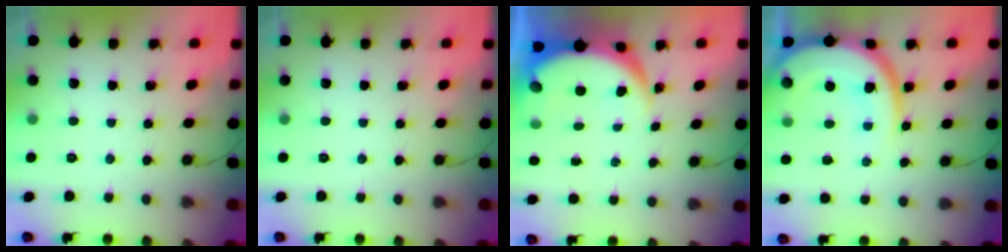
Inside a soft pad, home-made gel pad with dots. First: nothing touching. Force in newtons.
{"total": 0.0}
{"total": 5.9, "press": 5.9, "slide": 0.5}
{"total": 15.1, "press": 14.9, "slide": 2.2}